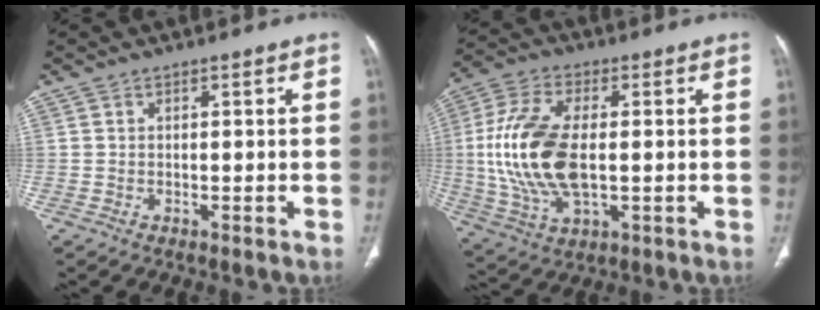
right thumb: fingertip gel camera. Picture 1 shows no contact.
{"total": 17.3, "force": [0.1, 8.8, 14.9], "torque": [-0.320, -0.003, 0.006]}